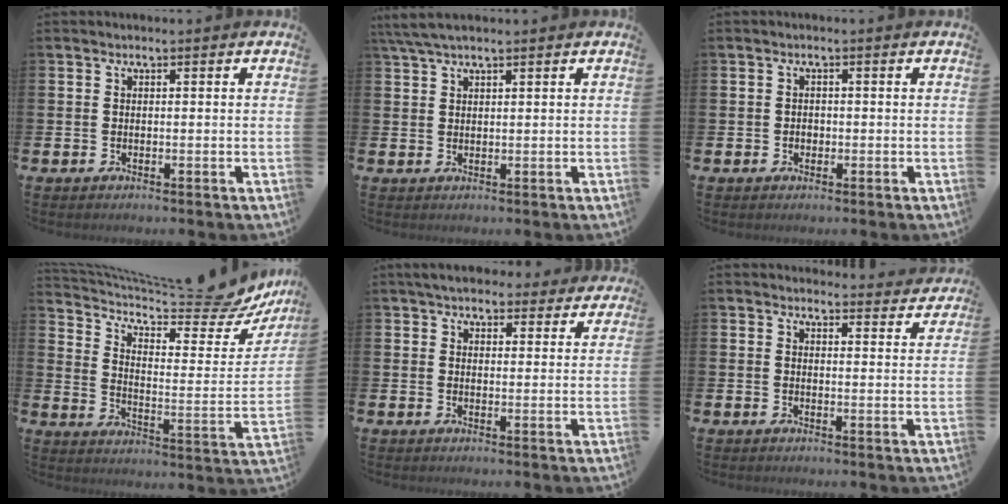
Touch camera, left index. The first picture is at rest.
{"total": 3.4, "force": [2.6, 0.7, 2.0], "torque": [-0.049, 0.002, 0.050]}
{"total": 1.2, "force": [-0.2, 1.1, 0.5], "torque": [-0.006, 0.005, -0.007]}
{"total": 8.7, "force": [7.6, 2.4, 3.6], "torque": [-0.075, -0.069, 0.123]}
{"total": 4.9, "force": [4.5, 1.7, 0.9], "torque": [-0.021, -0.019, 0.081]}
{"total": 3.2, "force": [3.2, 0.4, 0.1], "torque": [0.005, -0.025, 0.054]}